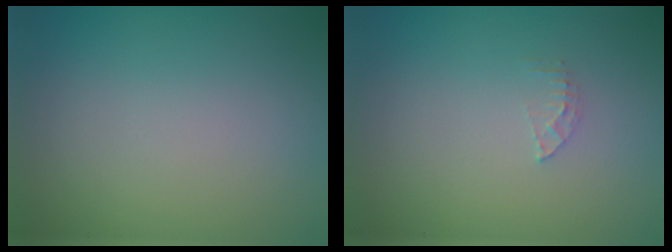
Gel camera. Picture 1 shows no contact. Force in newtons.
{"total": 0.9, "press": 0.9, "slide": 0.1}